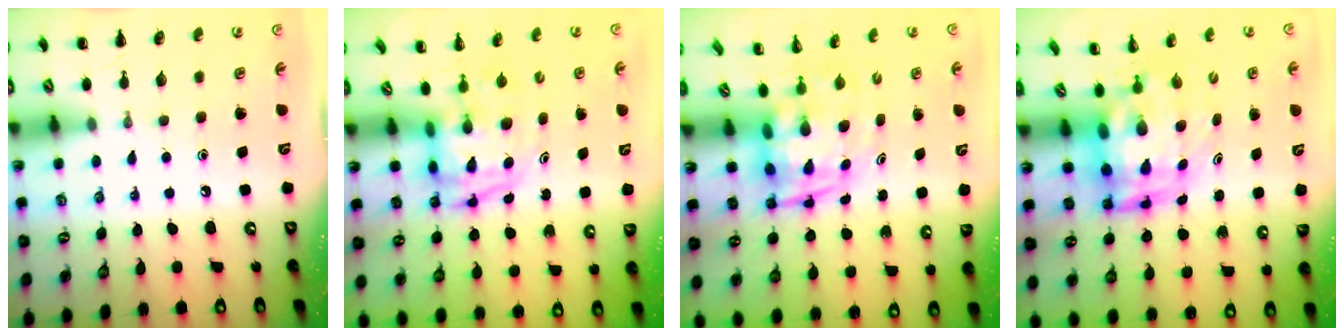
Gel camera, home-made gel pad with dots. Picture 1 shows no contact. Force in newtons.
{"total": 3.8, "press": 3.7, "slide": 0.7}
{"total": 3.6, "press": 3.5, "slide": 1.1}
{"total": 5.8, "press": 5.5, "slide": 1.8}